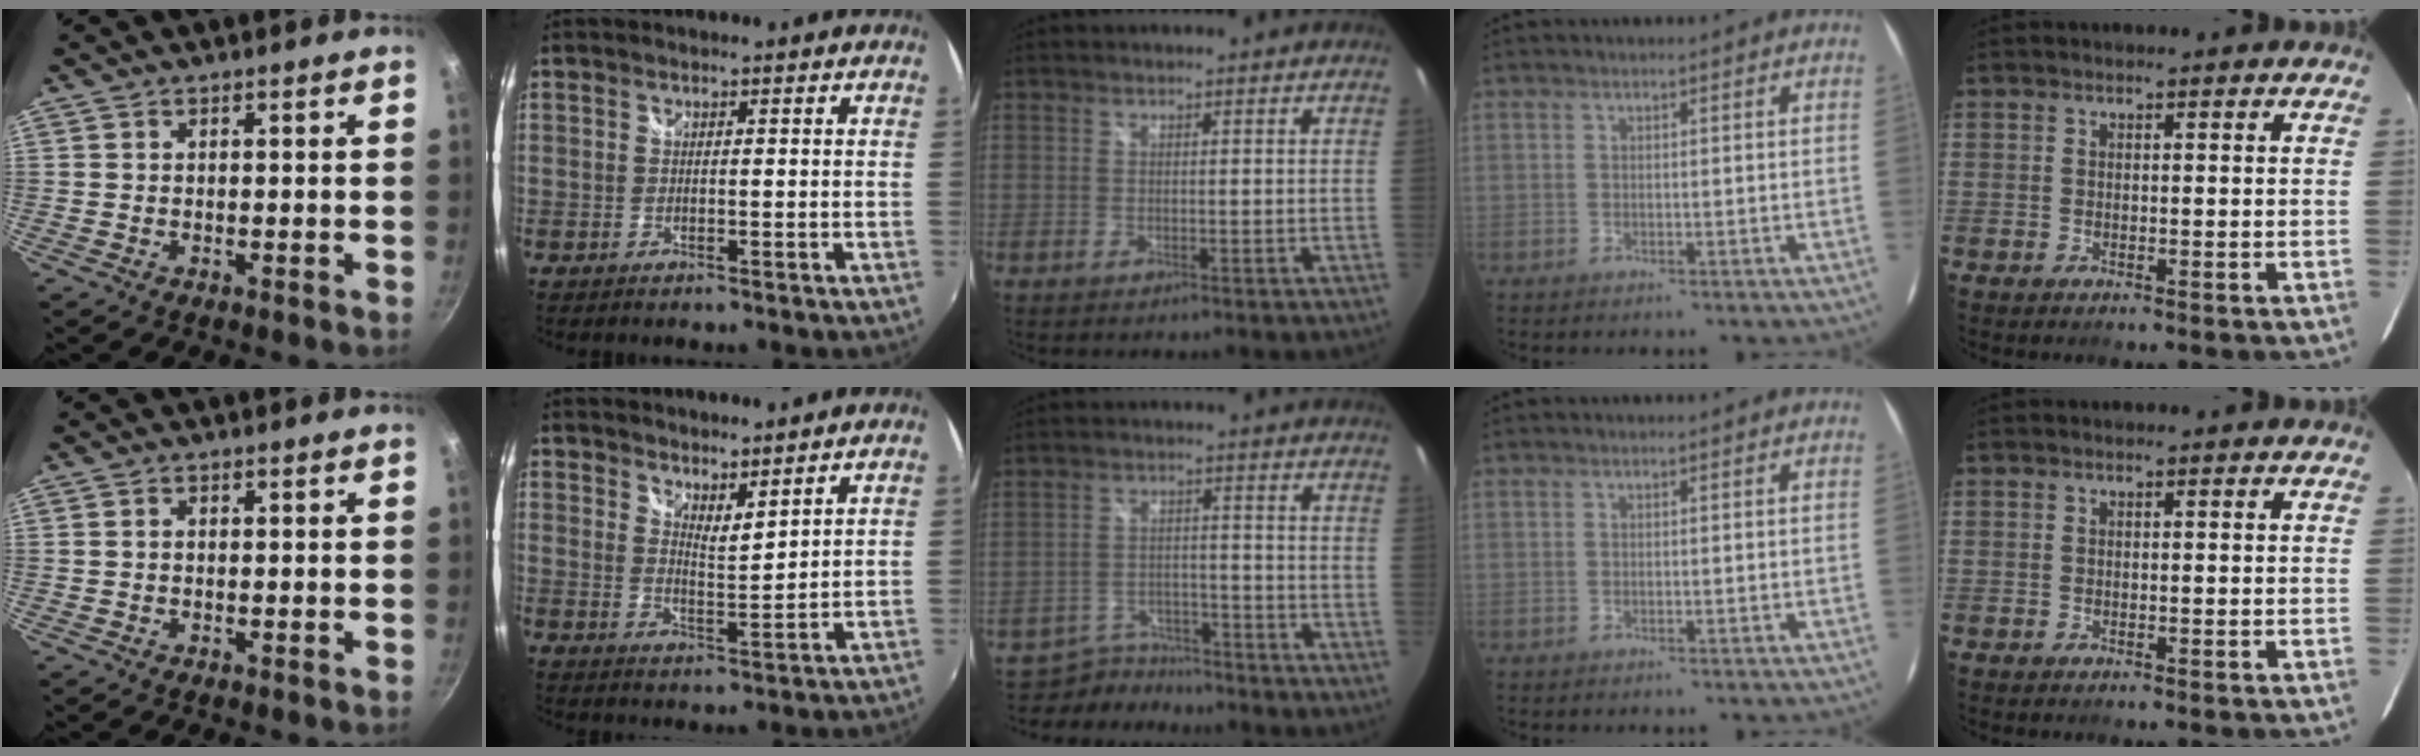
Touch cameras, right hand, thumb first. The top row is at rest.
{"thumb": {"total": 0.8, "force": [0.0, 0.6, 0.5], "torque": [-0.008, 0.005, 0.000]}, "index": {"total": 5.2, "force": [4.7, 0.9, 2.1], "torque": [-0.029, -0.006, 0.076]}, "middle": {"total": 6.2, "force": [-5.8, 2.3, -0.2], "torque": [-0.015, 0.010, -0.093]}}